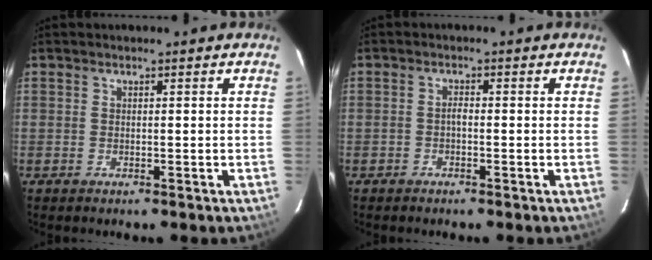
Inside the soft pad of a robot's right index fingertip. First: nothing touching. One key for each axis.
{"total": 1.0, "fx": -0.5, "fy": 0.4, "fz": 0.8, "tx": -0.015, "ty": 0.006, "tz": -0.010}